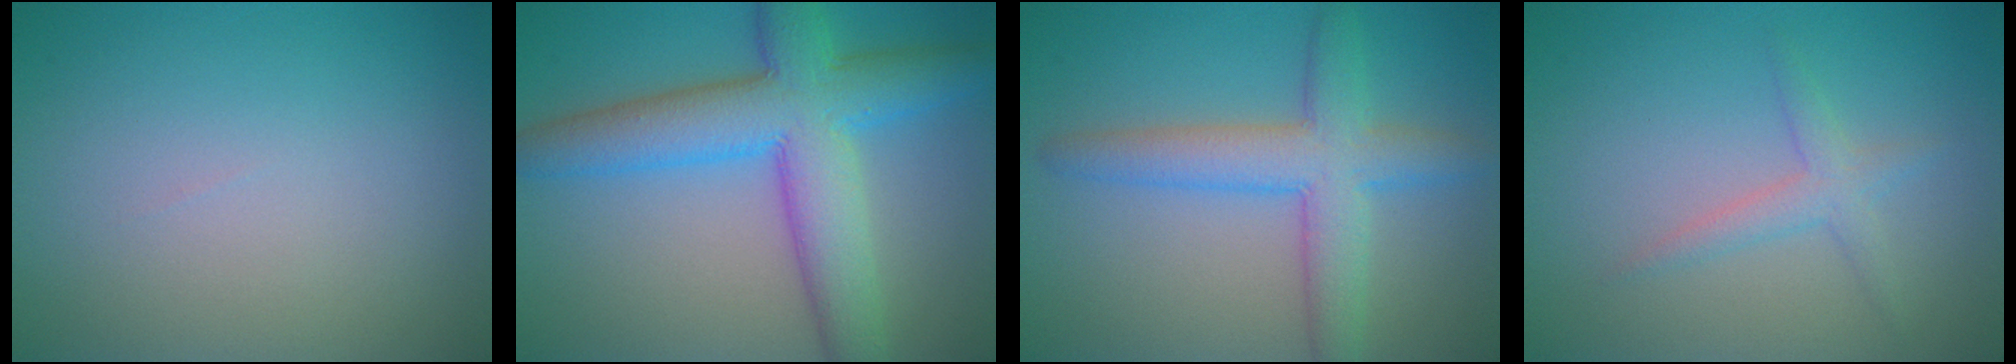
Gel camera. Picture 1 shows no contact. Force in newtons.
{"total": 9.0, "press": 9.0, "slide": 0.1}
{"total": 5.4, "press": 5.4, "slide": 0.1}
{"total": 1.9, "press": 1.9, "slide": 0.0}